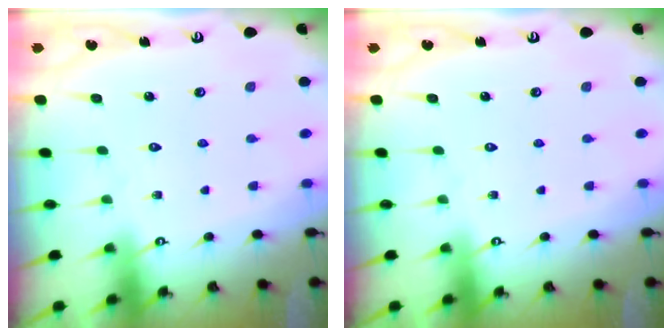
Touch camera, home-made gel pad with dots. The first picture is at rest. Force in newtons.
{"total": 0.0}